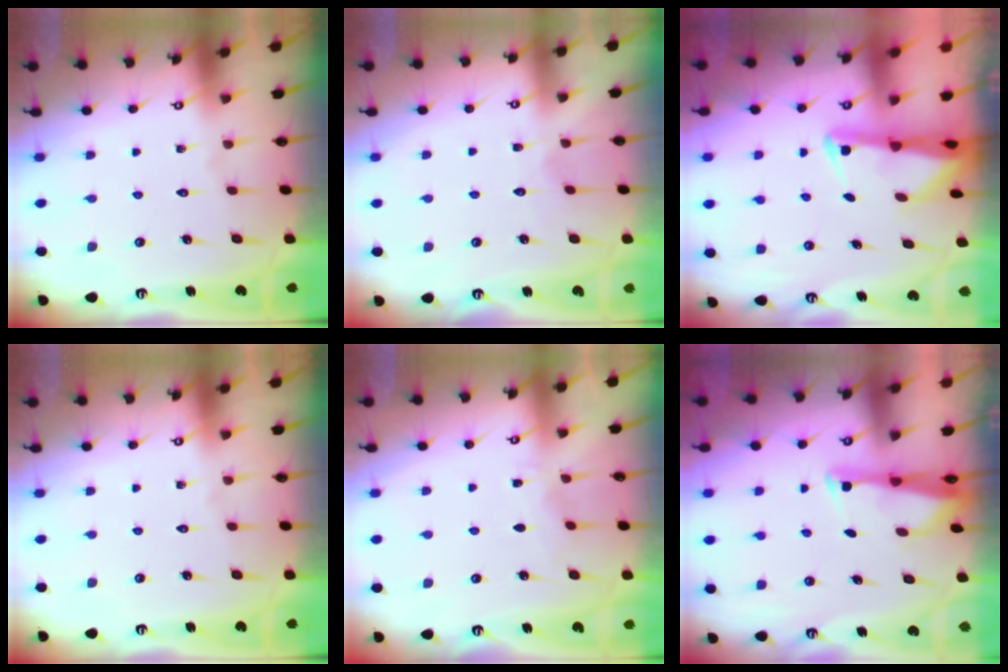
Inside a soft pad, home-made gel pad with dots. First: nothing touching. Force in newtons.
{"total": 2.8, "press": 2.8, "slide": 0.3}
{"total": 2.2, "press": 2.1, "slide": 0.4}
{"total": 0.0}
{"total": 3.7, "press": 3.7, "slide": 0.5}
{"total": 2.8, "press": 2.8, "slide": 0.6}